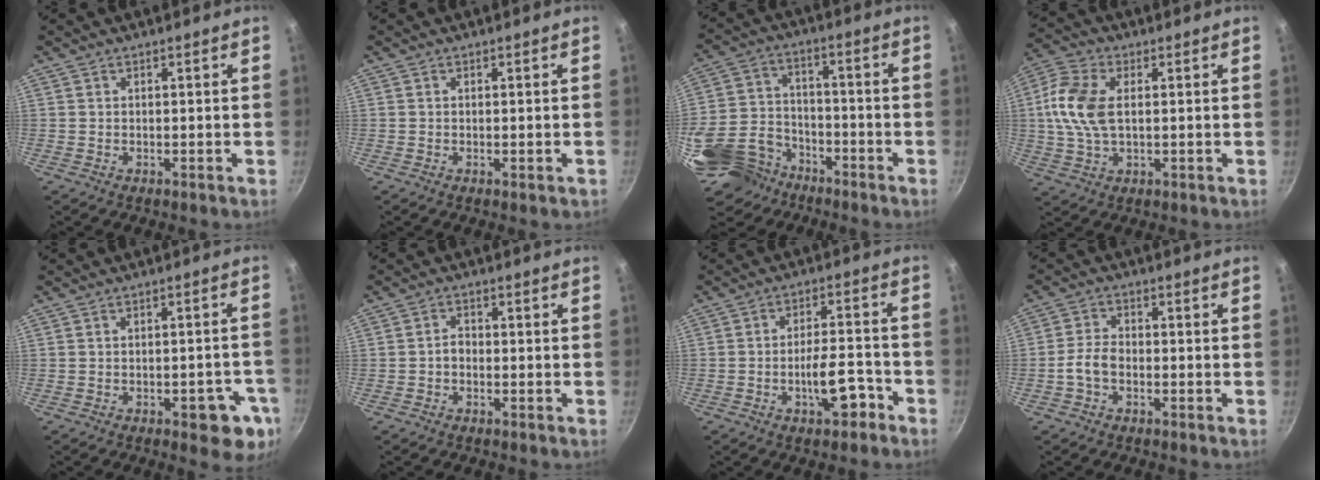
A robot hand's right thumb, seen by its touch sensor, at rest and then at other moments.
{"total": 0.6, "force": [-0.2, 0.1, 0.6], "torque": [-0.007, 0.000, -0.003]}
{"total": 17.5, "force": [-10.5, 11.8, 7.5], "torque": [-0.144, 0.048, -0.198]}
{"total": 10.9, "force": [1.1, 6.3, 8.8], "torque": [-0.182, 0.017, 0.012]}
{"total": 8.6, "force": [-3.4, 3.7, 7.0], "torque": [-0.054, 0.017, -0.036]}
{"total": 2.0, "force": [-0.7, 1.4, 1.2], "torque": [-0.016, 0.016, -0.015]}
{"total": 8.2, "force": [-4.1, 3.1, 6.4], "torque": [-0.082, 0.038, -0.058]}
{"total": 4.2, "force": [-1.6, 2.6, 2.9], "torque": [-0.057, 0.023, -0.037]}